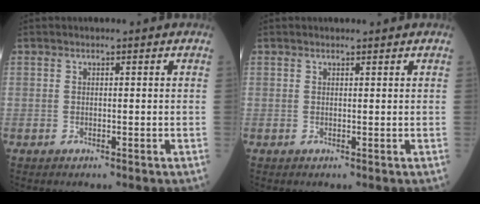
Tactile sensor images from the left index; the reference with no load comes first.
{"total": 0.7, "force": [0.7, 0.0, 0.1], "torque": [-0.008, 0.000, 0.010]}